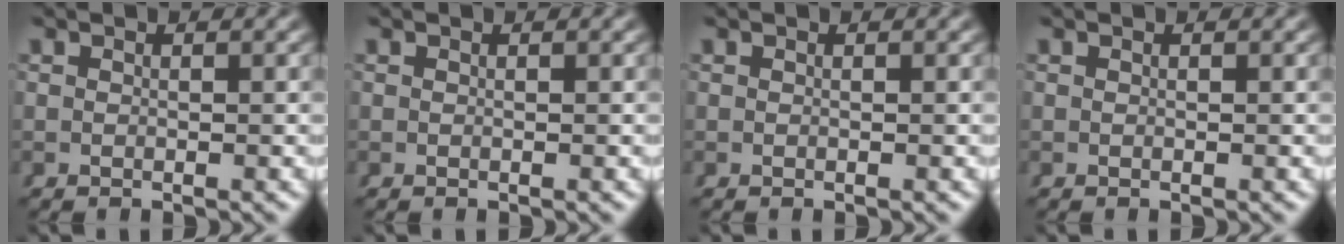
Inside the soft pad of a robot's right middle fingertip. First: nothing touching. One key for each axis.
{"total": 0.0}
{"total": 0.0}
{"total": 0.0}